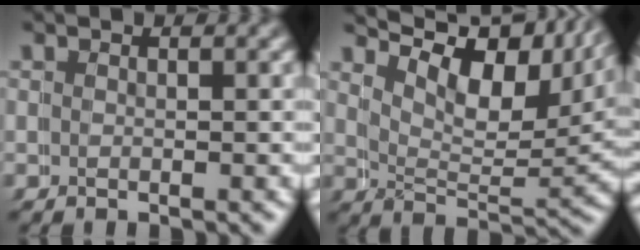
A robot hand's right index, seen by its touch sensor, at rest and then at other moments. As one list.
[{"total": 11.4, "force": [8.0, 4.7, 6.7], "torque": [-0.083, 0.028, 0.105]}]